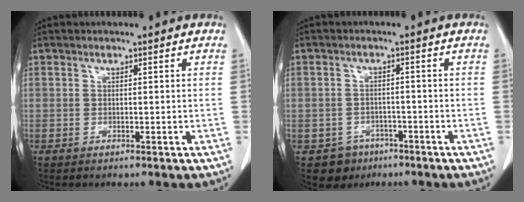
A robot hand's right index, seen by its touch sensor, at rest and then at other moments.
{"total": 4.5, "force": [-2.5, 3.7, 0.0], "torque": [0.004, 0.013, -0.033]}